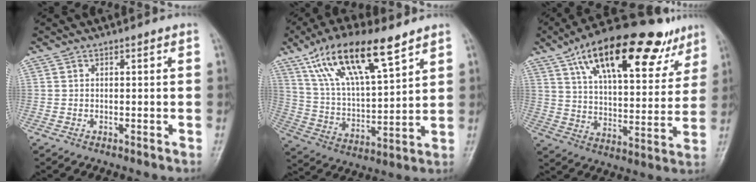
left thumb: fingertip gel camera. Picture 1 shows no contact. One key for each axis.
{"total": 18.2, "fx": 11.0, "fy": 5.9, "fz": 13.2, "tx": -0.223, "ty": -0.033, "tz": 0.212}
{"total": 24.9, "fx": 14.6, "fy": 10.3, "fz": 17.3, "tx": -0.229, "ty": -0.019, "tz": 0.230}